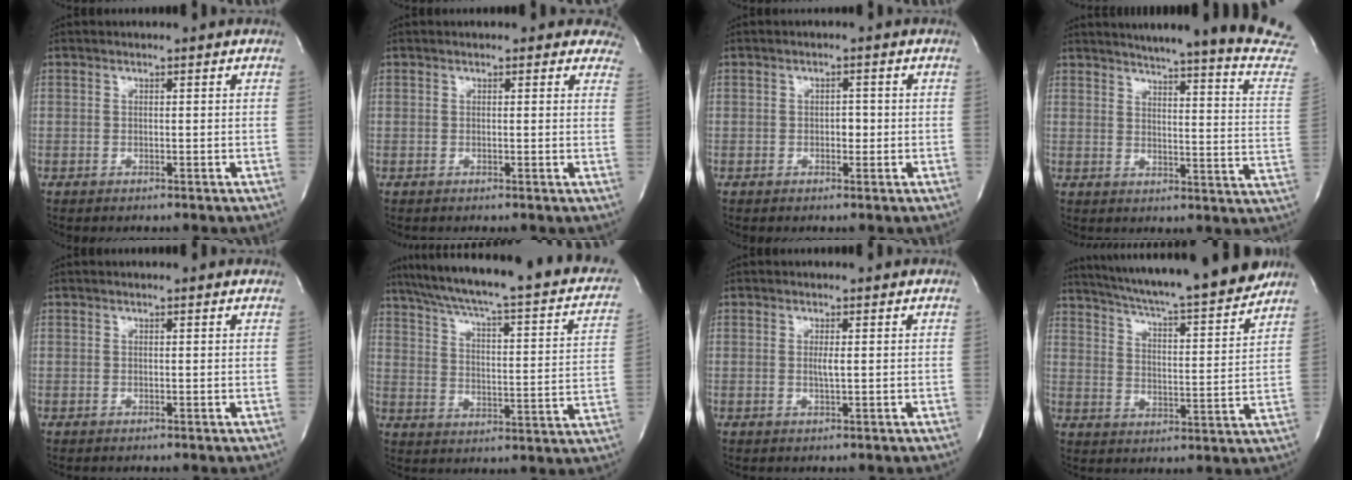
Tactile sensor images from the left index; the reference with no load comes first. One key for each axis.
{"total": 4.7, "fx": 4.1, "fy": 2.2, "fz": 1.1, "tx": 0.020, "ty": -0.009, "tz": 0.017}
{"total": 1.6, "fx": -0.3, "fy": 1.0, "fz": 1.2, "tx": -0.015, "ty": 0.004, "tz": -0.003}
{"total": 24.8, "fx": 22.2, "fy": -0.5, "fz": 11.0, "tx": -0.159, "ty": -0.103, "tz": 0.257}
{"total": 1.4, "fx": 1.3, "fy": 0.2, "fz": 0.6, "tx": -0.014, "ty": 0.009, "tz": 0.009}
{"total": 27.6, "fx": 21.5, "fy": 4.7, "fz": 16.7, "tx": -0.250, "ty": -0.007, "tz": 0.268}
{"total": 1.3, "fx": 0.1, "fy": 0.0, "fz": 1.3, "tx": -0.031, "ty": -0.002, "tz": 0.004}
{"total": 20.7, "fx": 18.7, "fy": 0.4, "fz": 8.9, "tx": -0.147, "ty": -0.027, "tz": 0.267}